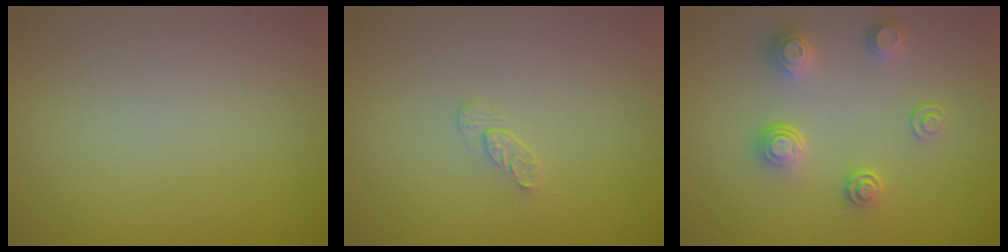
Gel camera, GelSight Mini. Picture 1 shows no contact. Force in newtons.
{"total": 0.8, "press": 0.5, "slide": 0.7}
{"total": 2.9, "press": 2.6, "slide": 1.4}